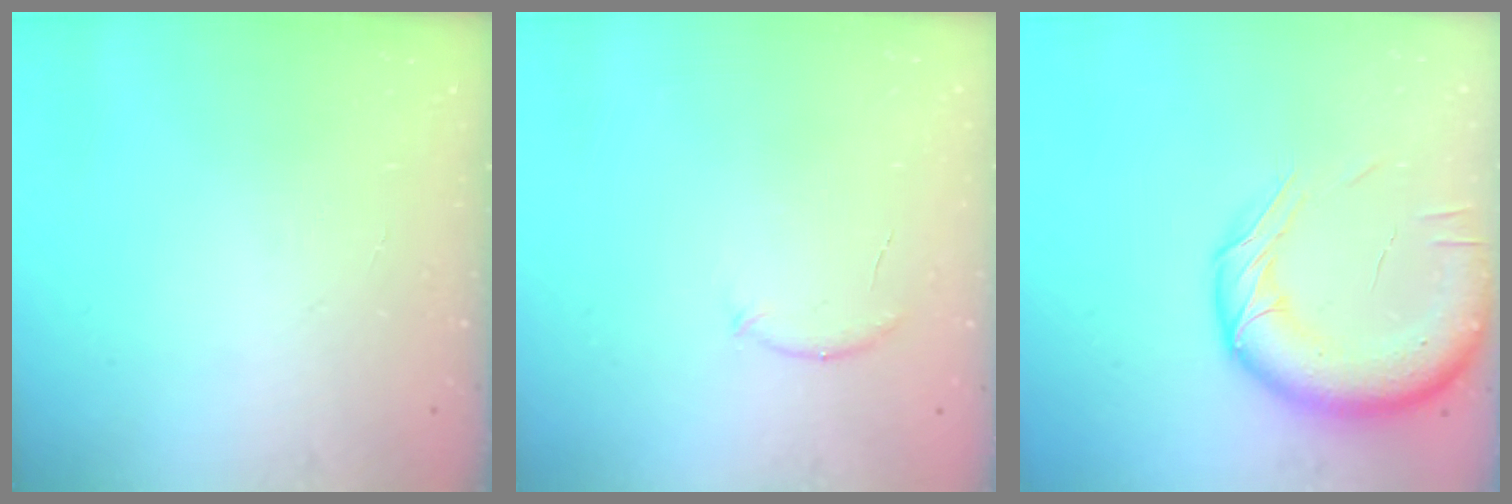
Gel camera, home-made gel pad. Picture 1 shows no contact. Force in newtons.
{"total": 6.4, "press": 6.3, "slide": 1.5}
{"total": 15.6, "press": 15.4, "slide": 2.7}